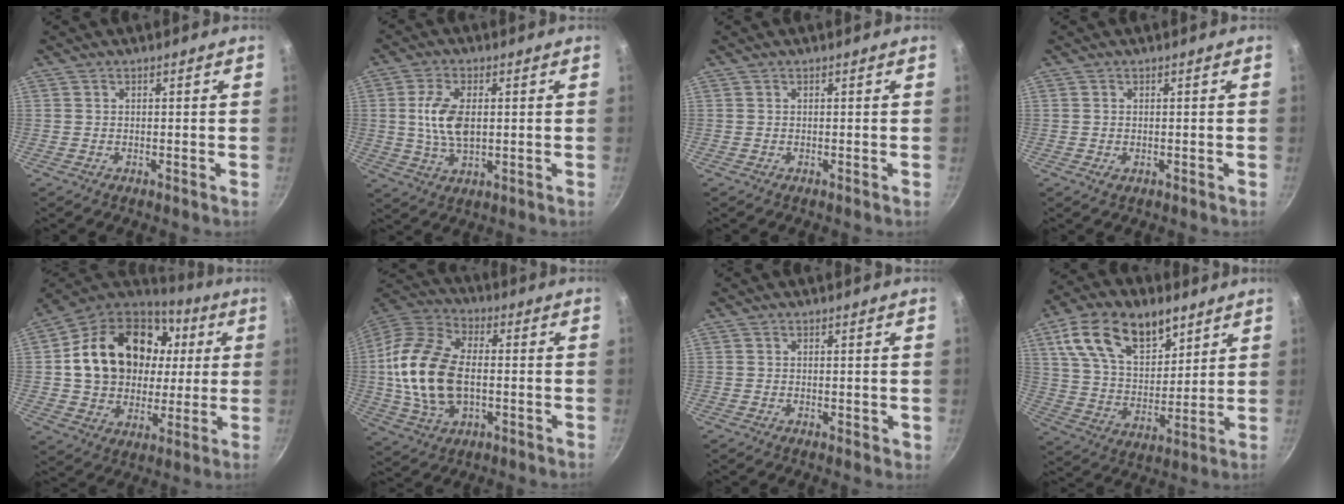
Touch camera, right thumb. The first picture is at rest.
{"total": 8.8, "force": [0.9, 4.7, 7.4], "torque": [-0.140, 0.000, 0.016]}
{"total": 0.0}
{"total": 0.8, "force": [-0.1, 0.5, 0.6], "torque": [-0.009, -0.001, -0.002]}
{"total": 25.1, "force": [4.8, 19.3, 15.4], "torque": [-0.256, 0.023, 0.089]}
{"total": 19.0, "force": [-0.6, 11.7, 15.0], "torque": [-0.288, 0.020, -0.017]}
{"total": 1.1, "force": [0.3, 0.6, 0.9], "torque": [-0.008, -0.003, 0.002]}
{"total": 19.1, "force": [10.0, 11.2, 11.8], "torque": [-0.180, -0.035, 0.180]}